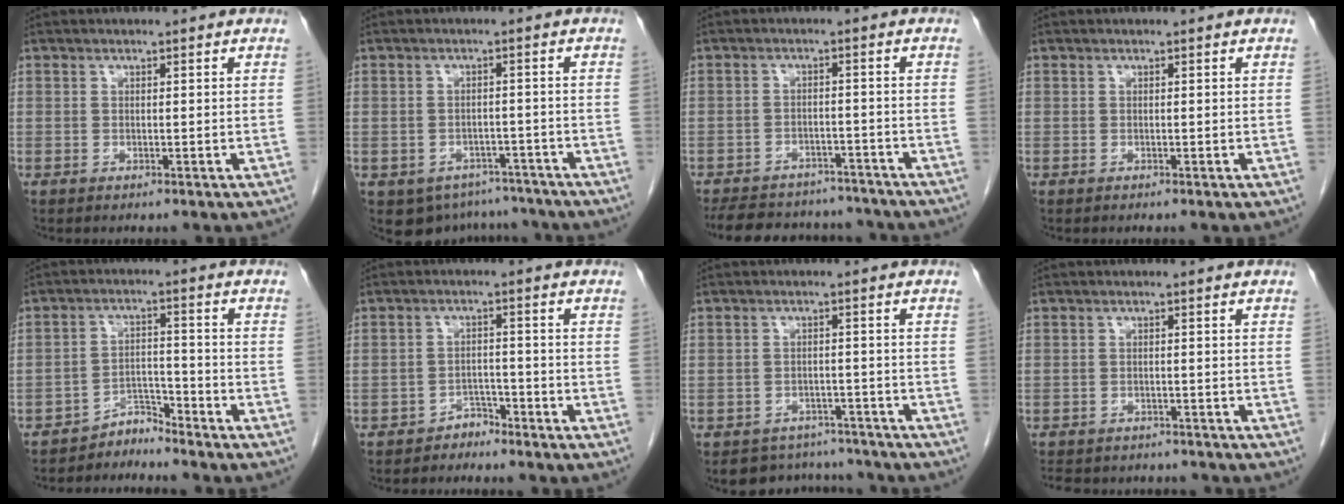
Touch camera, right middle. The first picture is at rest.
{"total": 8.0, "force": [-6.2, 4.9, 1.0], "torque": [-0.005, 0.012, -0.075]}
{"total": 15.6, "force": [-14.0, 5.3, 4.6], "torque": [-0.100, 0.004, -0.183]}
{"total": 0.0}
{"total": 3.6, "force": [-3.6, 0.3, -0.7], "torque": [0.022, 0.002, -0.060]}
{"total": 2.6, "force": [-2.4, 1.1, 0.1], "torque": [0.001, 0.004, -0.039]}
{"total": 6.8, "force": [-6.2, 2.7, -0.6], "torque": [0.019, 0.022, -0.079]}
{"total": 9.9, "force": [-8.8, 3.6, 2.8], "torque": [-0.059, 0.003, -0.110]}